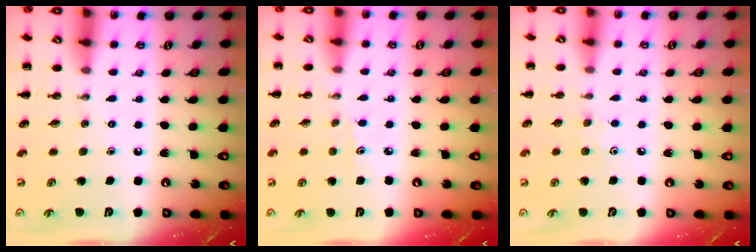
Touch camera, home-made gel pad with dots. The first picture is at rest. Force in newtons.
{"total": 2.8, "press": 2.6, "slide": 0.9}
{"total": 4.2, "press": 4.0, "slide": 1.2}